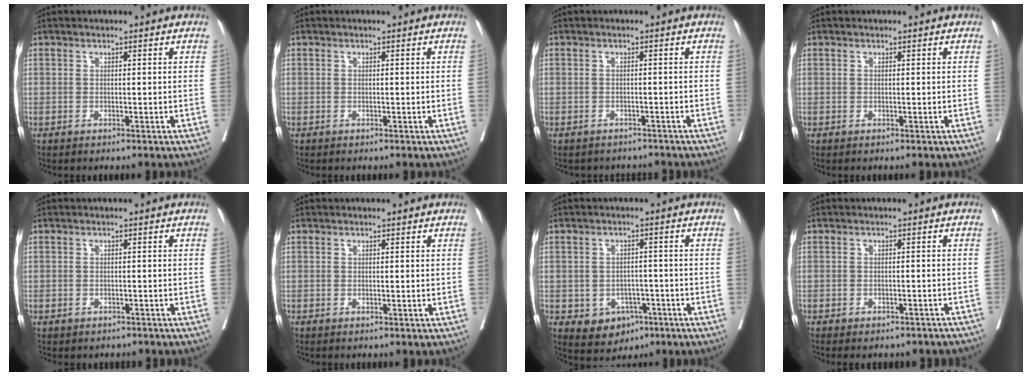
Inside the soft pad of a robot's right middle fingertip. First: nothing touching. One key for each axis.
{"total": 0.0}
{"total": 4.3, "fx": -3.9, "fy": 1.8, "fz": 0.3, "tx": -0.003, "ty": 0.008, "tz": -0.046}
{"total": 0.0}
{"total": 2.4, "fx": -2.0, "fy": 1.4, "fz": 0.1, "tx": -0.003, "ty": 0.004, "tz": -0.028}
{"total": 0.0}
{"total": 5.9, "fx": -2.7, "fy": 4.6, "fz": 2.5, "tx": -0.033, "ty": 0.004, "tz": -0.028}
{"total": 10.1, "fx": -9.0, "fy": 3.4, "fz": 3.2, "tx": -0.044, "ty": 0.003, "tz": -0.092}